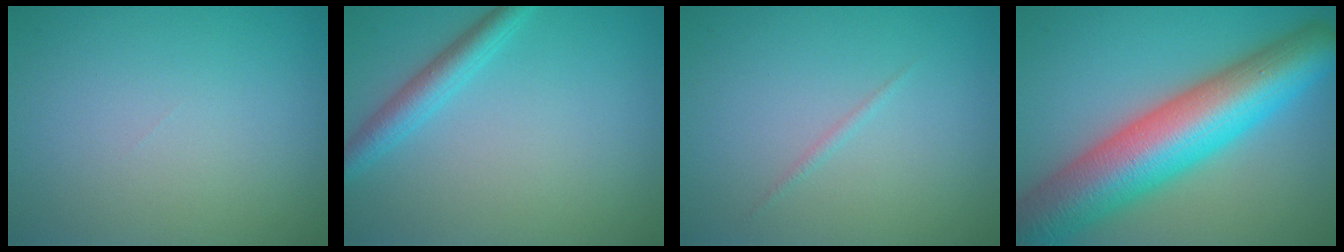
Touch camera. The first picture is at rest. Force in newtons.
{"total": 2.7, "press": 2.7, "slide": 0.0}
{"total": 0.5, "press": 0.5, "slide": 0.0}
{"total": 13.1, "press": 13.1, "slide": 0.4}